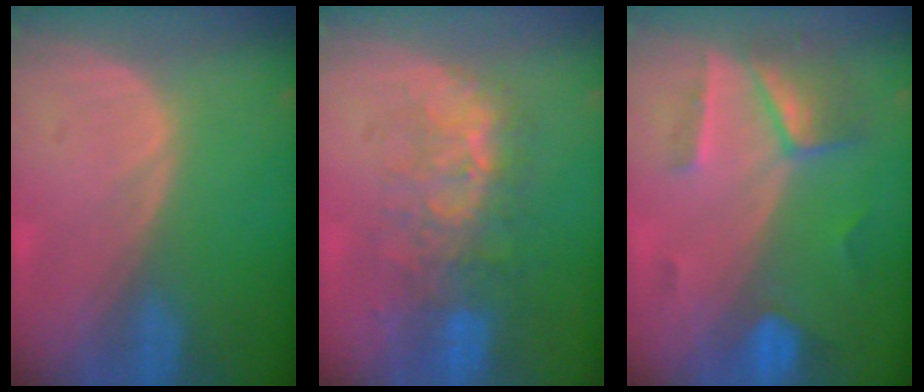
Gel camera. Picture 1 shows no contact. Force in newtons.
{"total": 9.8, "press": 8.4, "slide": 5.0}
{"total": 7.4, "press": 6.5, "slide": 3.6}